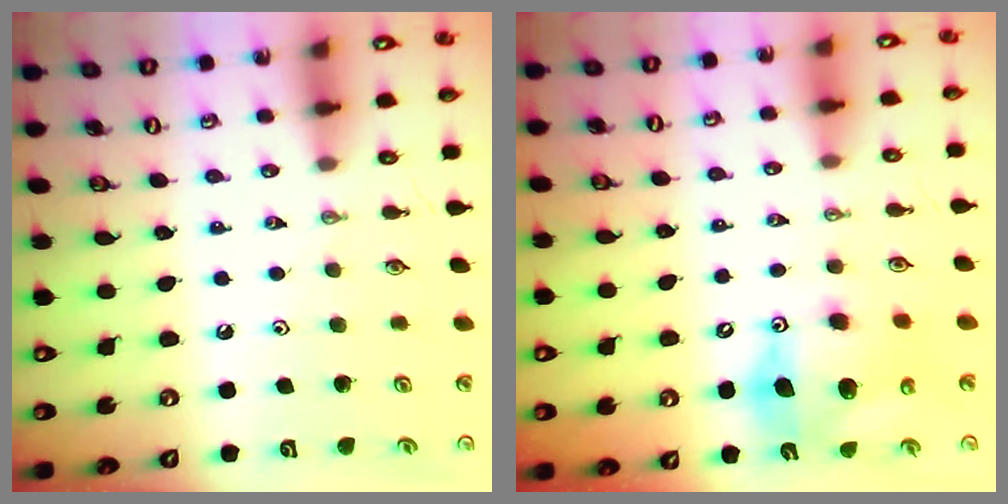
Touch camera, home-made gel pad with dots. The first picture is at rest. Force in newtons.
{"total": 12.0, "press": 11.8, "slide": 2.6}